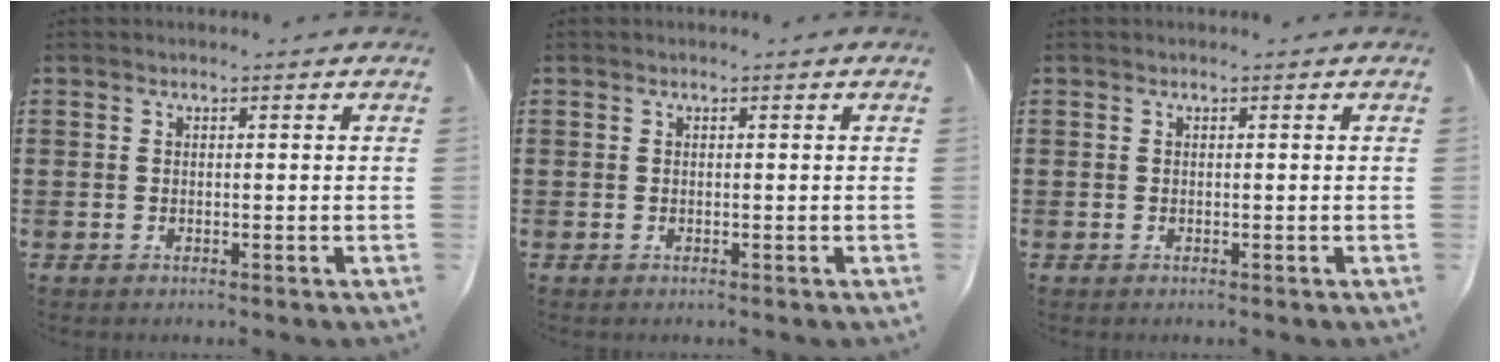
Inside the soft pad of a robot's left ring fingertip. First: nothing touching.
{"total": 0.0}
{"total": 0.0}